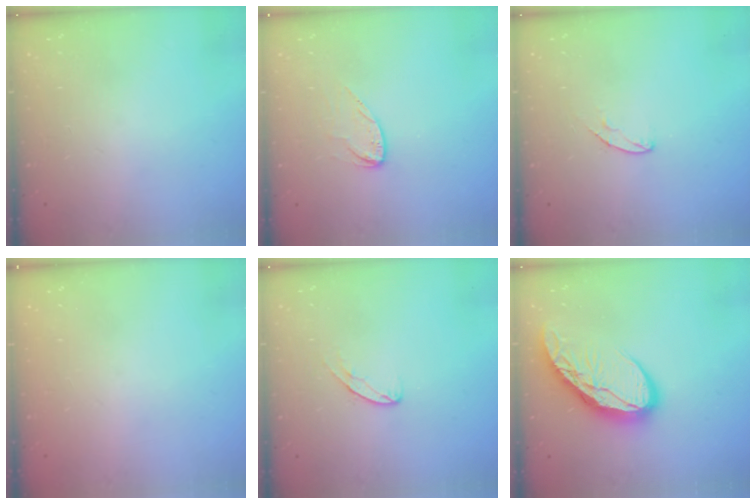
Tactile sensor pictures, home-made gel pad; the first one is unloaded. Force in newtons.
{"total": 6.5, "press": 6.5, "slide": 0.3}
{"total": 5.2, "press": 5.1, "slide": 0.4}
{"total": 0.0}
{"total": 5.2, "press": 5.2, "slide": 0.3}
{"total": 12.8, "press": 12.7, "slide": 1.4}